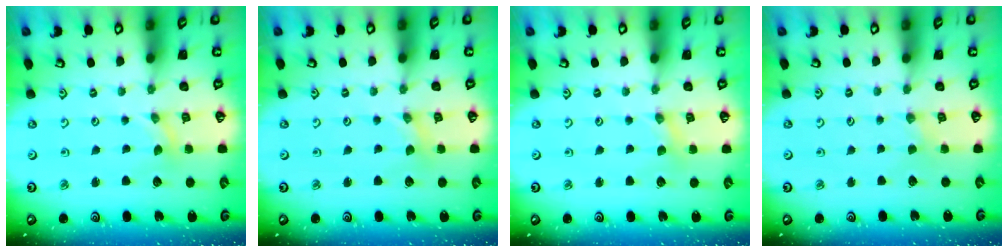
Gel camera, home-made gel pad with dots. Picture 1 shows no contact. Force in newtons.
{"total": 0.0}
{"total": 0.6, "press": 0.5, "slide": 0.1}
{"total": 0.0}